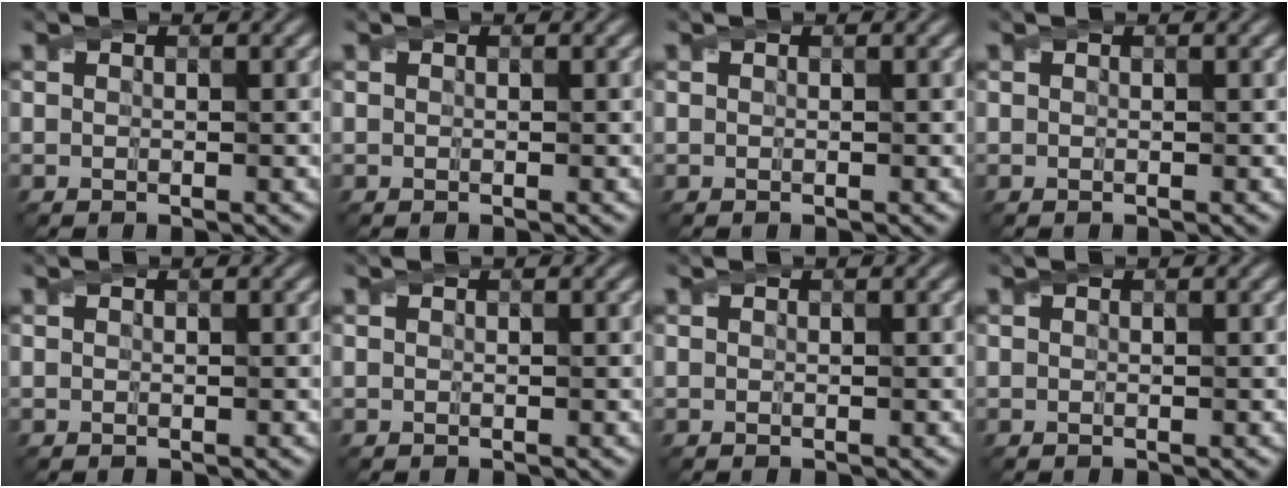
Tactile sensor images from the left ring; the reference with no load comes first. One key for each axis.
{"total": 0.0}
{"total": 0.0}
{"total": 0.0}
{"total": 0.0}
{"total": 0.0}
{"total": 0.0}
{"total": 0.0}